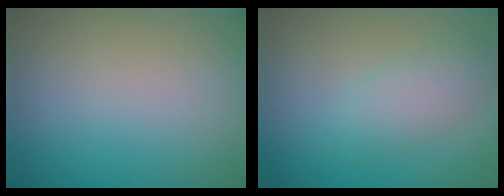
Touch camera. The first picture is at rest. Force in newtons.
{"total": 2.8, "press": 2.8, "slide": 0.1}